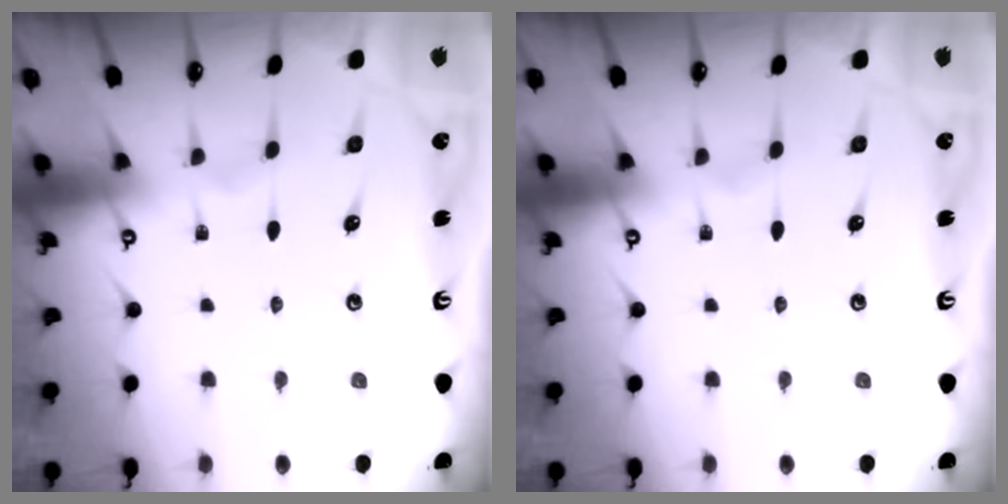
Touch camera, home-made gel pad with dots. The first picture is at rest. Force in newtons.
{"total": 0.0}